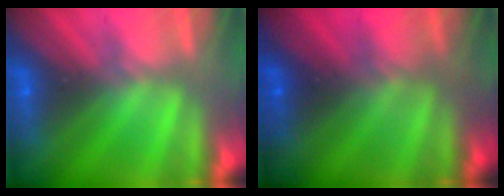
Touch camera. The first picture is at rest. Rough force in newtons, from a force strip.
{"total": 1.8}